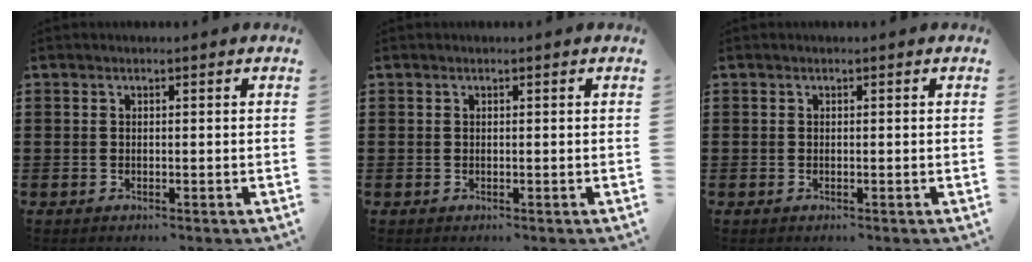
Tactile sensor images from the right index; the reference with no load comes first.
{"total": 0.0}
{"total": 0.0}